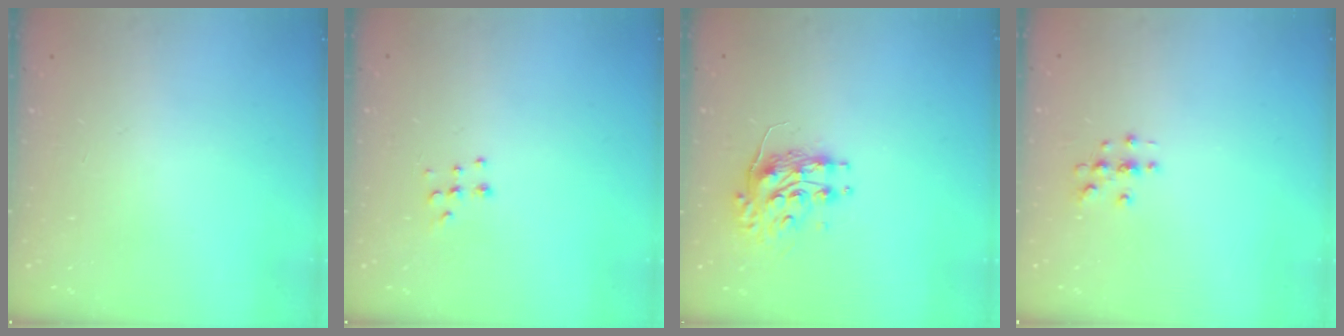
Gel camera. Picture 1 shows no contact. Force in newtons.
{"total": 6.2, "press": 6.1, "slide": 0.7}
{"total": 8.2, "press": 8.2, "slide": 0.3}
{"total": 2.9, "press": 2.9, "slide": 0.3}